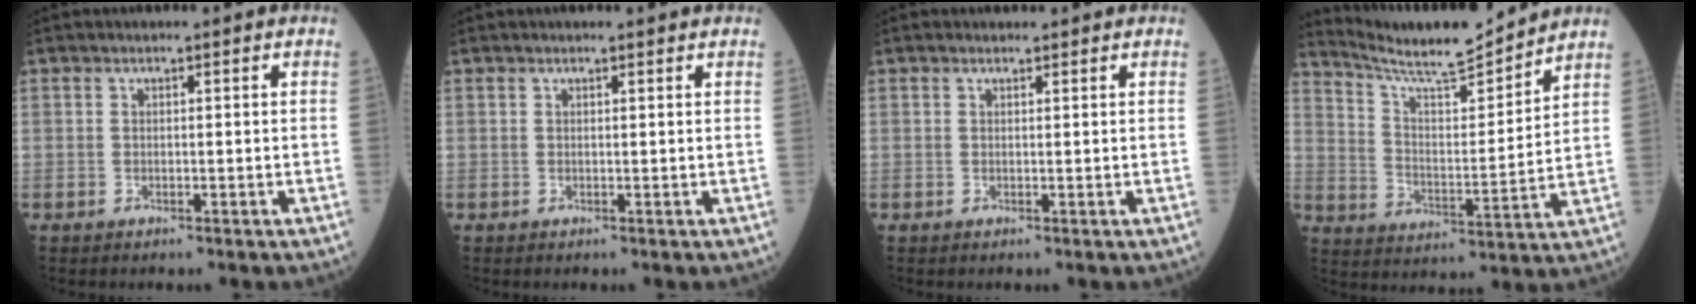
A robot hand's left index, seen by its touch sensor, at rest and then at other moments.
{"total": 2.4, "force": [2.2, 0.0, 1.0], "torque": [-0.009, 0.011, 0.024]}
{"total": 1.5, "force": [1.5, 0.2, 0.3], "torque": [-0.008, 0.007, 0.020]}
{"total": 14.2, "force": [13.5, 0.0, 4.4], "torque": [-0.084, -0.001, 0.222]}